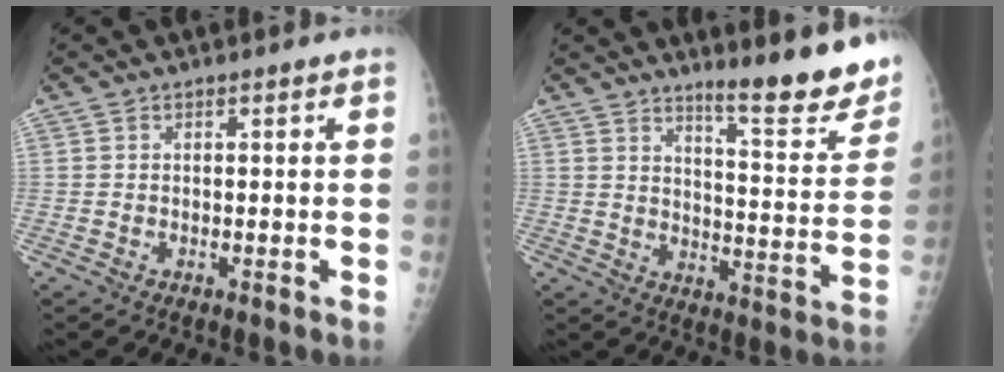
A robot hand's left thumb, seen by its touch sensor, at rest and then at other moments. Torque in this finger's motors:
{"motor_torque": [3.16, 1.85, 0.42, -0.37, 0.12]}